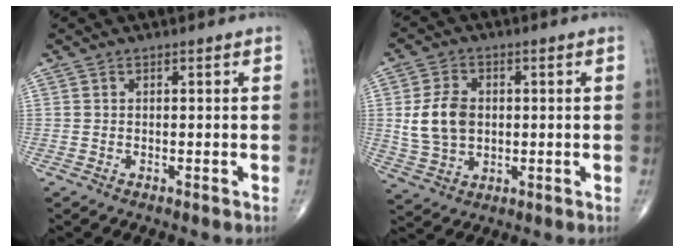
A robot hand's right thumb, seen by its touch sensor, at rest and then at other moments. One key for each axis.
{"total": 9.2, "fx": 0.7, "fy": 6.7, "fz": 6.3, "tx": -0.106, "ty": 0.001, "tz": 0.019}